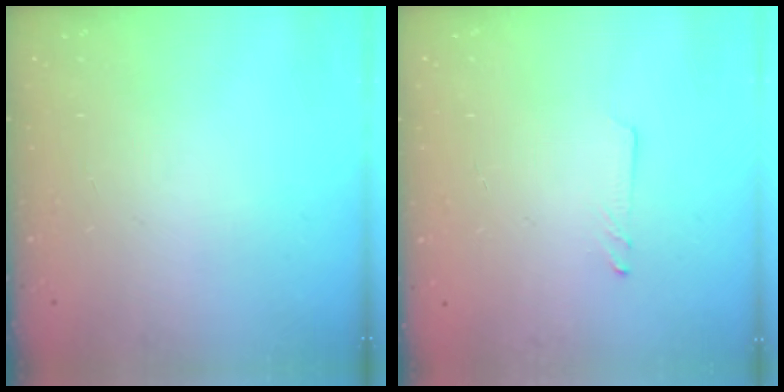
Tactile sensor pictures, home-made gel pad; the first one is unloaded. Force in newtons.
{"total": 1.6, "press": 1.6, "slide": 0.1}